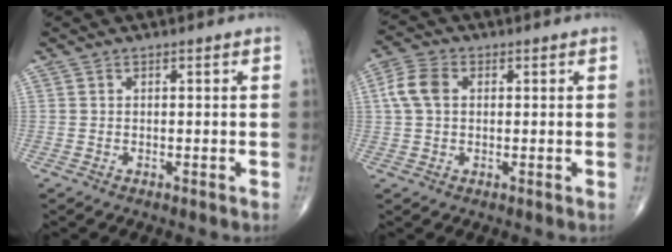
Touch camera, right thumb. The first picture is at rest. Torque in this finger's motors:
{"motor_torque": [0.01, 0.02, 0.33, 0.11, 0.10]}